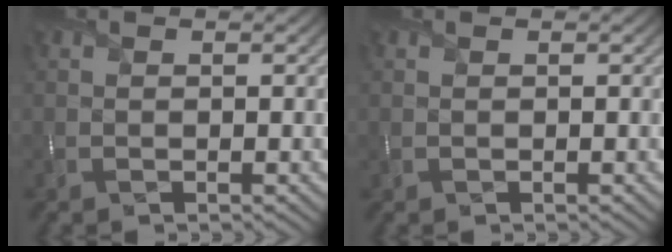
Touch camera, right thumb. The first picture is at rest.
{"total": 0.0}